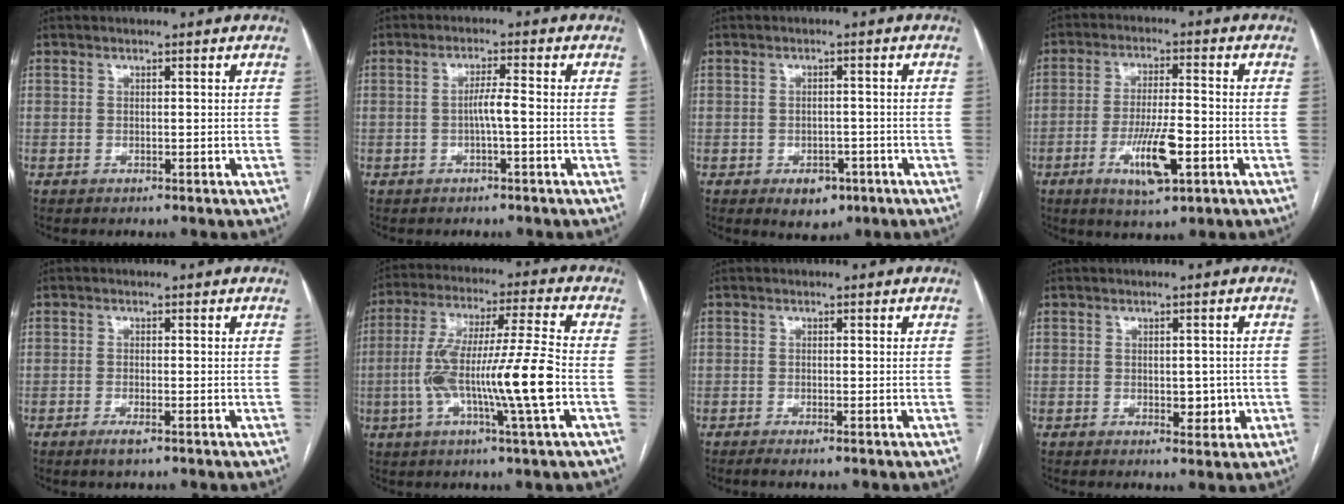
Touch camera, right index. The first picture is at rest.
{"total": 2.9, "force": [-0.6, -0.1, 2.8], "torque": [-0.047, 0.003, -0.011]}
{"total": 4.4, "force": [-2.3, 2.7, 2.5], "torque": [-0.028, 0.002, -0.023]}
{"total": 9.1, "force": [-3.5, 1.8, 8.2], "torque": [-0.154, -0.009, -0.055]}
{"total": 2.1, "force": [-1.3, 0.4, 1.7], "torque": [-0.030, -0.002, -0.022]}
{"total": 15.5, "force": [-3.2, -0.3, 15.2], "torque": [-0.285, 0.002, -0.062]}
{"total": 1.3, "force": [-0.9, -0.1, 1.0], "torque": [-0.020, -0.002, -0.017]}
{"total": 3.3, "force": [-0.7, 1.8, 2.6], "torque": [-0.030, 0.000, -0.002]}